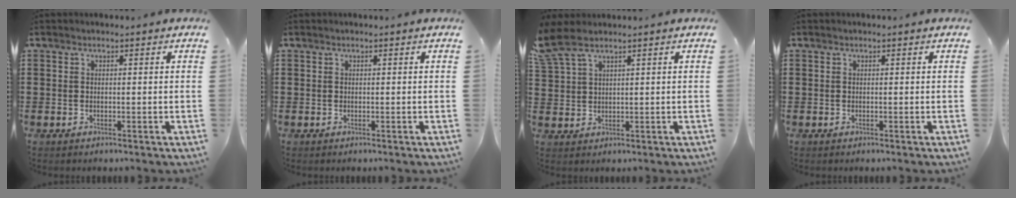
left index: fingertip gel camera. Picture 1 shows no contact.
{"total": 0.0}
{"total": 3.4, "force": [2.4, 1.2, 2.0], "torque": [-0.051, 0.003, 0.044]}
{"total": 0.0}